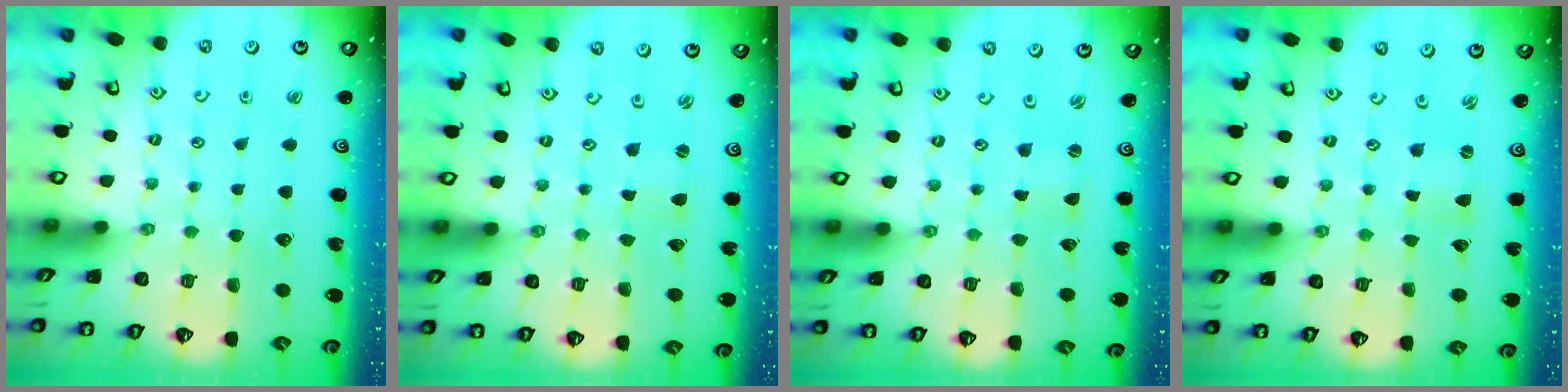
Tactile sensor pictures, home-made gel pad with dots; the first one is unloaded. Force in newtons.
{"total": 1.1, "press": 1.0, "slide": 0.2}
{"total": 0.0}
{"total": 0.0}